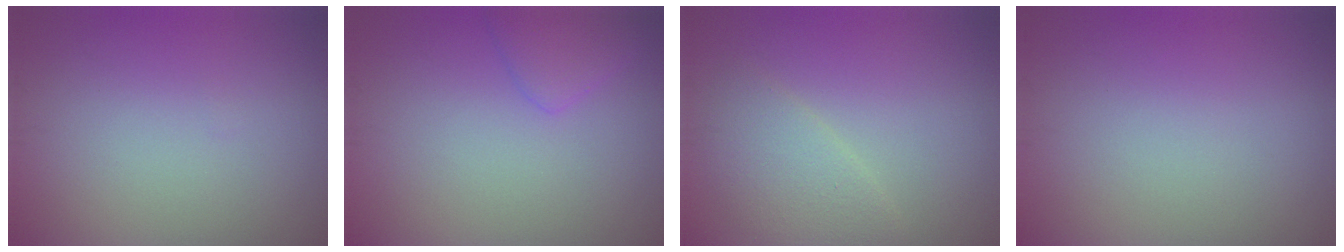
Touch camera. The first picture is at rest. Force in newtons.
{"total": 2.0, "press": 2.0, "slide": 0.1}
{"total": 2.9, "press": 2.9, "slide": 0.2}
{"total": 0.0}